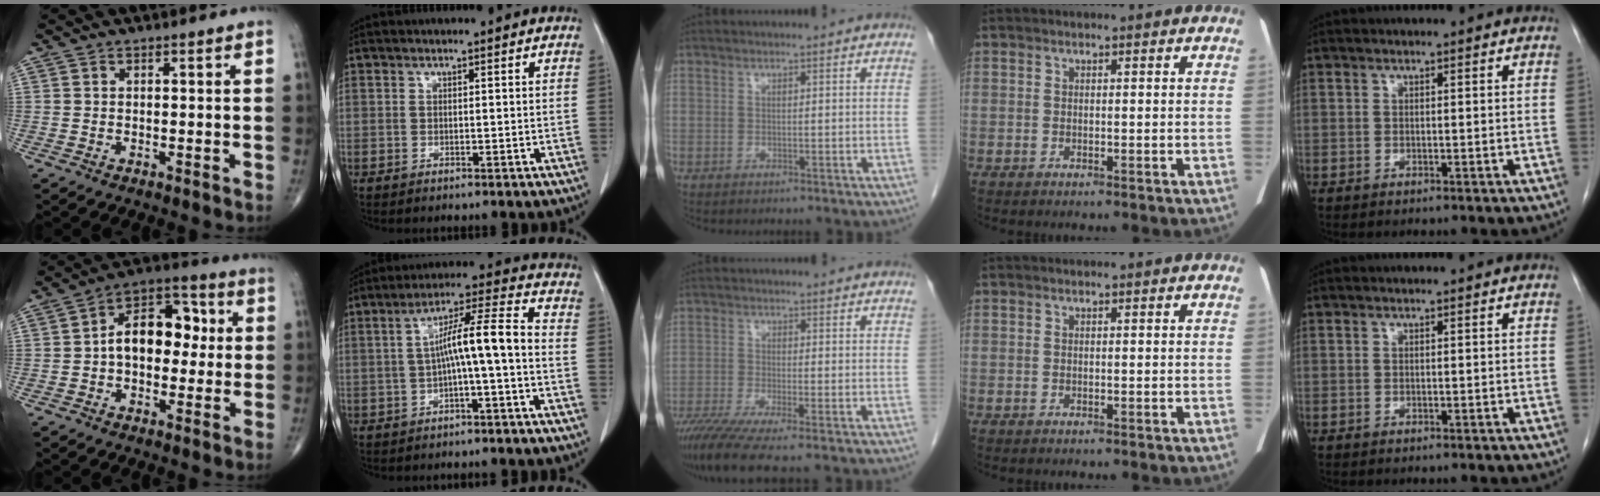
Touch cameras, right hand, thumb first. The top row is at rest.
{"thumb": {"total": 12.7, "force": [0.6, 8.1, 9.7], "torque": [-0.119, 0.036, -0.002]}, "index": {"total": 8.4, "force": [-1.3, 0.1, 8.3], "torque": [-0.141, 0.030, -0.022]}, "middle": {"total": 7.6, "force": [-5.8, -0.4, 5.0], "torque": [-0.088, -0.024, -0.101]}}